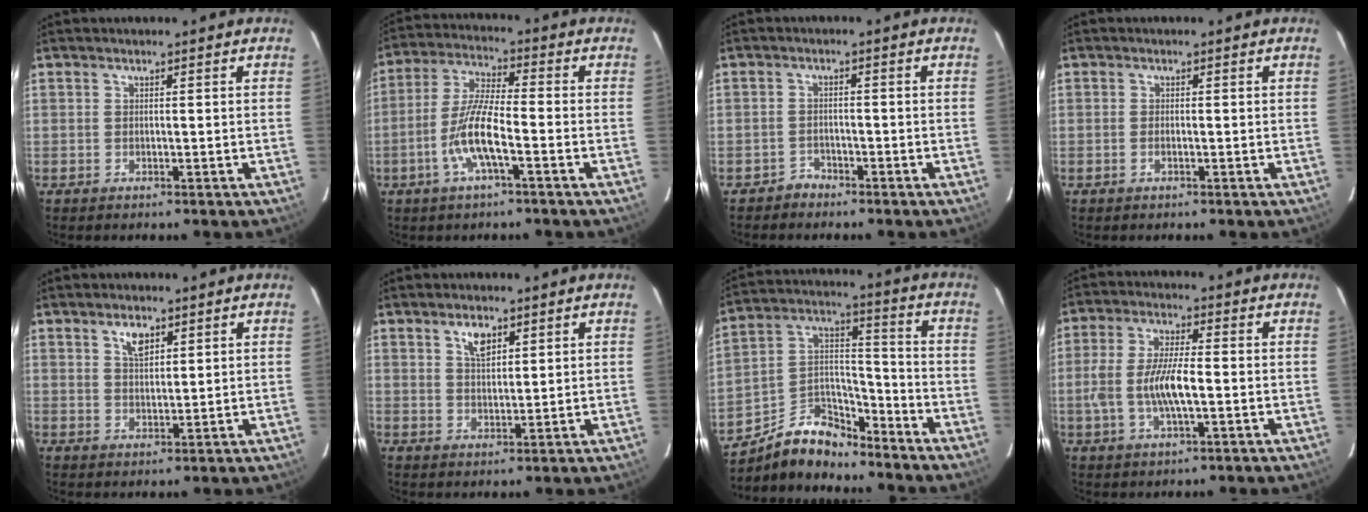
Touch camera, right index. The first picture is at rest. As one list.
[{"total": 9.3, "force": [-3.7, 1.5, 8.4], "torque": [-0.176, -0.001, -0.072]}, {"total": 2.2, "force": [-1.9, 1.1, -0.3], "torque": [0.005, 0.008, -0.034]}, {"total": 0.9, "force": [-0.4, 0.4, 0.6], "torque": [-0.014, 0.000, -0.008]}, {"total": 3.8, "force": [2.1, 1.9, 2.5], "torque": [-0.040, 0.005, 0.038]}, {"total": 4.2, "force": [2.4, 2.0, 2.8], "torque": [-0.047, 0.004, 0.043]}, {"total": 11.7, "force": [-9.5, 5.3, 4.3], "torque": [-0.086, 0.051, -0.168]}, {"total": 9.1, "force": [-1.6, 2.6, 8.5], "torque": [-0.173, 0.000, -0.032]}]